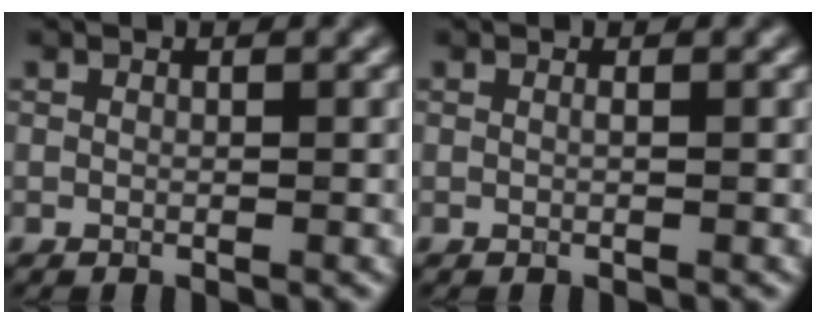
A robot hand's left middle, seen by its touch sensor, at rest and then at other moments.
{"total": 0.0}